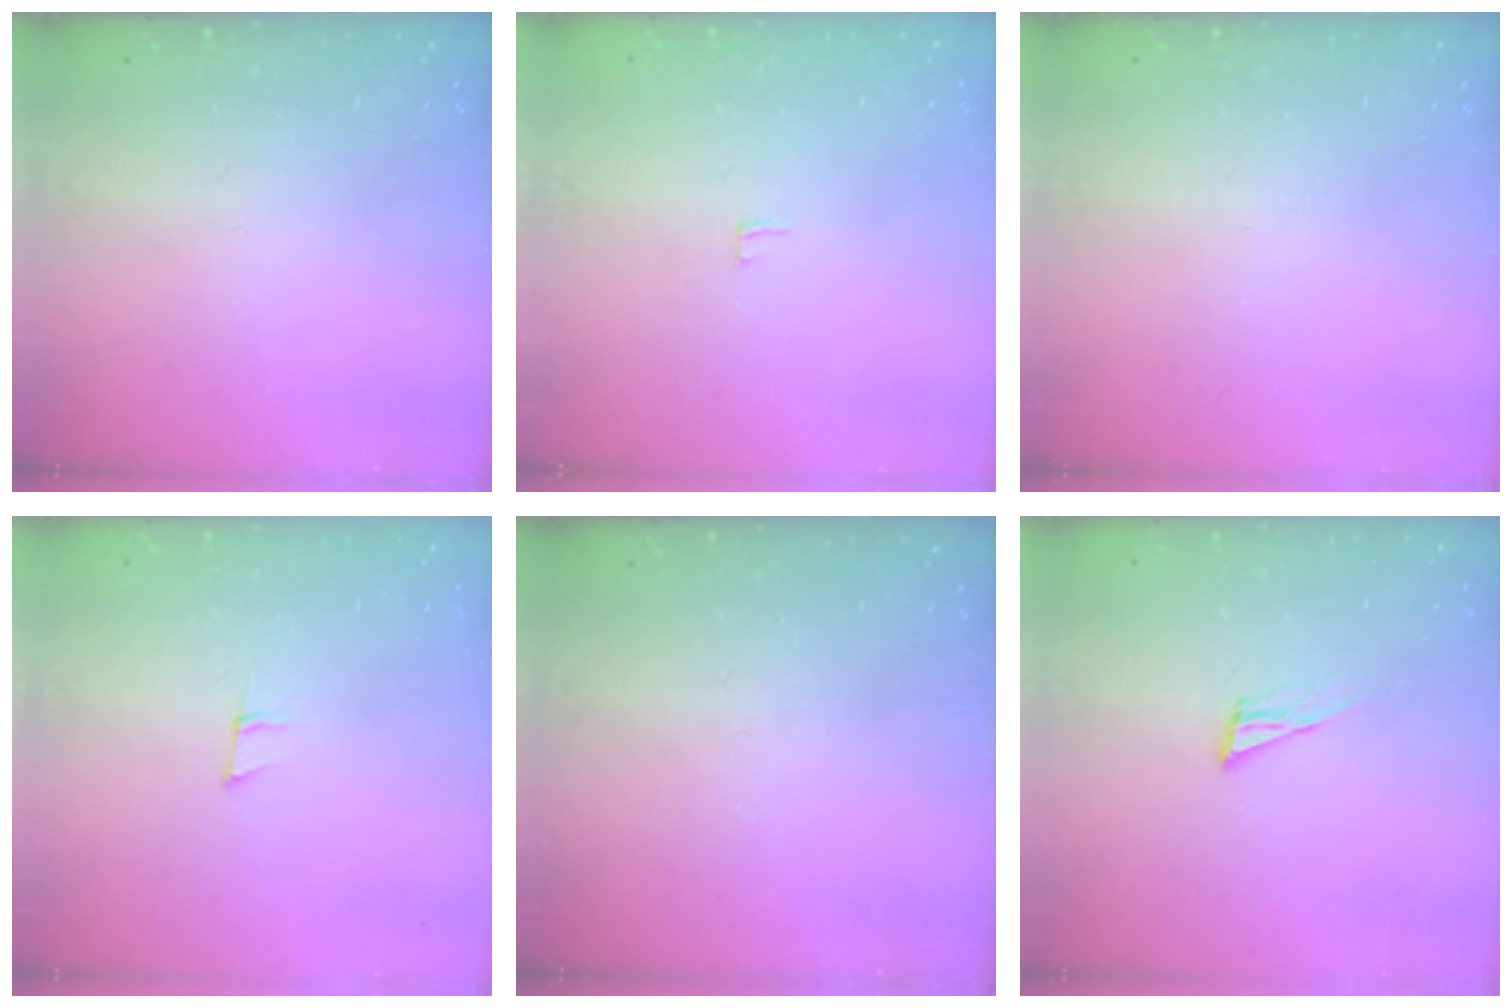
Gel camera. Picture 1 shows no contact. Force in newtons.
{"total": 2.0, "press": 2.0, "slide": 0.2}
{"total": 0.0}
{"total": 5.5, "press": 5.4, "slide": 0.8}
{"total": 0.0}
{"total": 8.4, "press": 8.0, "slide": 2.2}